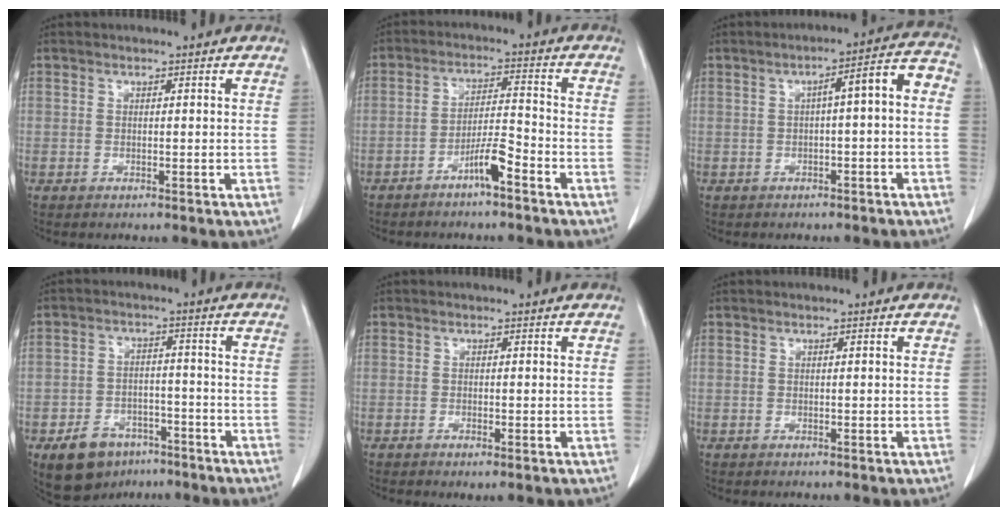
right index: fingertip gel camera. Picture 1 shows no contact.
{"total": 5.1, "force": [-3.4, 0.3, 3.9], "torque": [-0.072, 0.009, -0.060]}
{"total": 6.5, "force": [-0.4, 1.1, 6.4], "torque": [-0.083, 0.033, -0.009]}
{"total": 8.3, "force": [-5.3, 5.5, 3.3], "torque": [-0.060, 0.008, -0.079]}
{"total": 1.1, "force": [-0.6, 0.2, 0.9], "torque": [-0.016, -0.003, -0.008]}
{"total": 0.0}